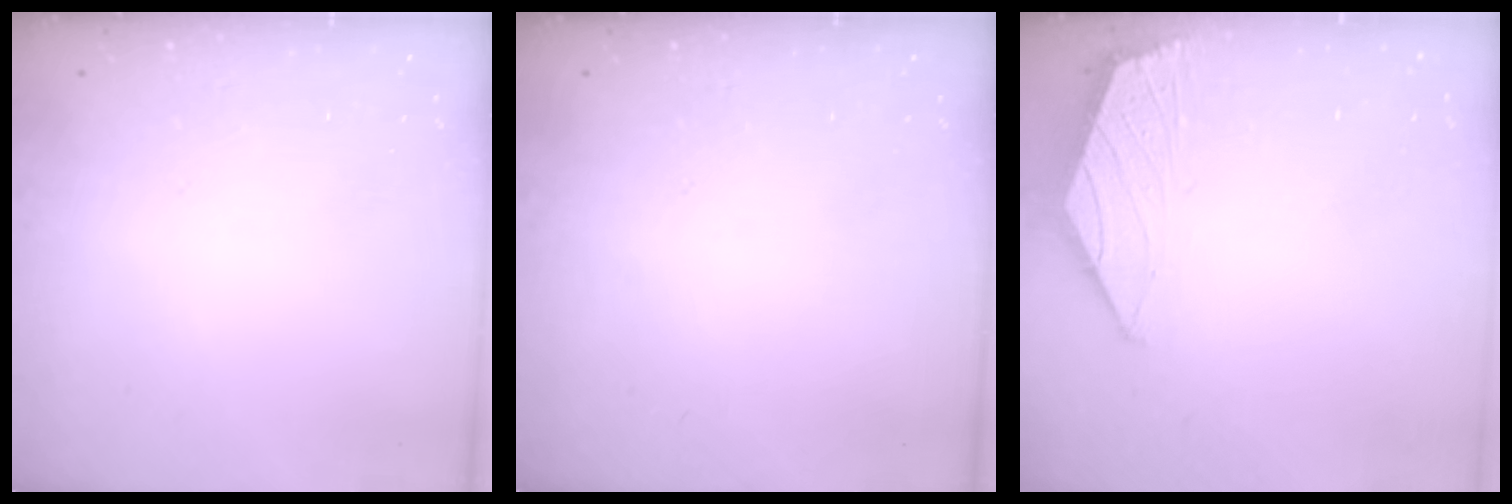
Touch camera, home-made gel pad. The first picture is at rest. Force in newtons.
{"total": 0.0}
{"total": 1.6, "press": 1.5, "slide": 0.4}